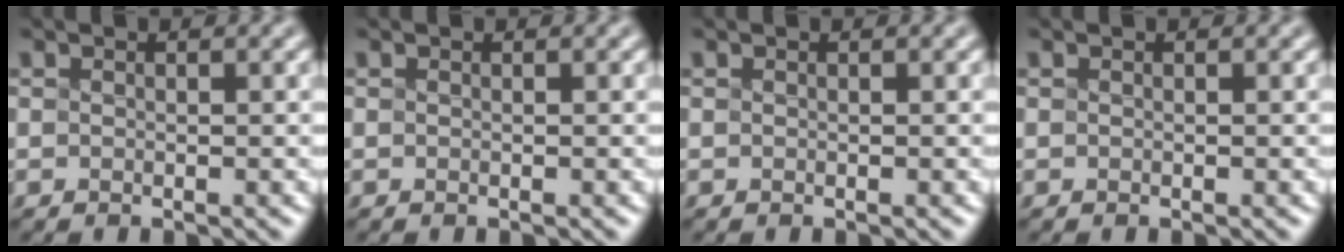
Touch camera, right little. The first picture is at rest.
{"total": 0.0}
{"total": 0.0}
{"total": 0.0}